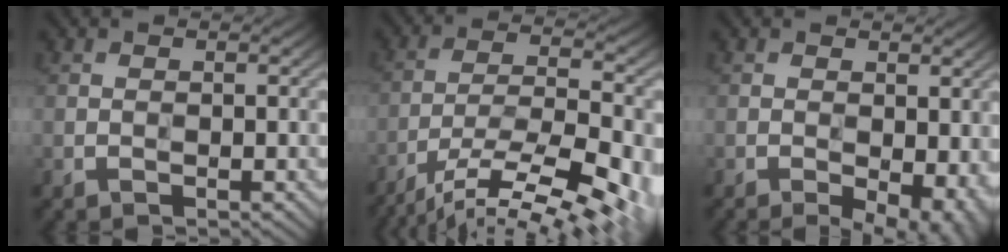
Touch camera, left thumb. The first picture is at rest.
{"total": 14.3, "force": [-9.9, 3.6, 9.7], "torque": [-0.183, -0.017, -0.153]}
{"total": 5.6, "force": [-1.9, 2.7, 4.5], "torque": [-0.066, -0.015, -0.020]}